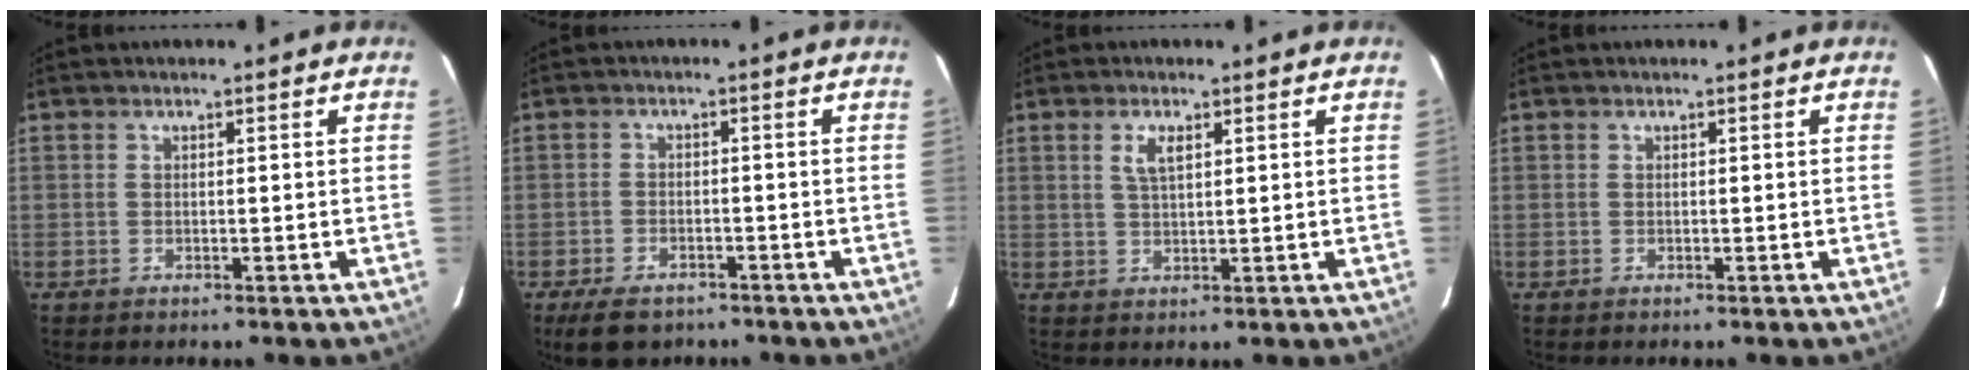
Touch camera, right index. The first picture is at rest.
{"total": 7.1, "force": [-5.2, 3.6, 3.3], "torque": [-0.081, -0.005, -0.080]}
{"total": 3.3, "force": [1.4, 1.1, 2.7], "torque": [-0.053, 0.002, 0.027]}
{"total": 0.0}